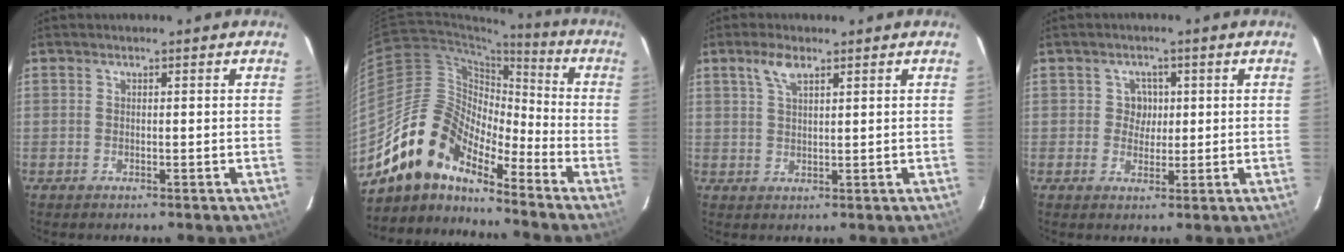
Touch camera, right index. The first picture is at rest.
{"total": 14.2, "force": [-12.0, 5.2, 5.5], "torque": [-0.095, 0.018, -0.234]}
{"total": 3.8, "force": [2.3, 1.2, 2.7], "torque": [-0.052, 0.007, 0.045]}
{"total": 3.1, "force": [0.3, 3.0, 0.4], "torque": [-0.001, 0.014, 0.004]}